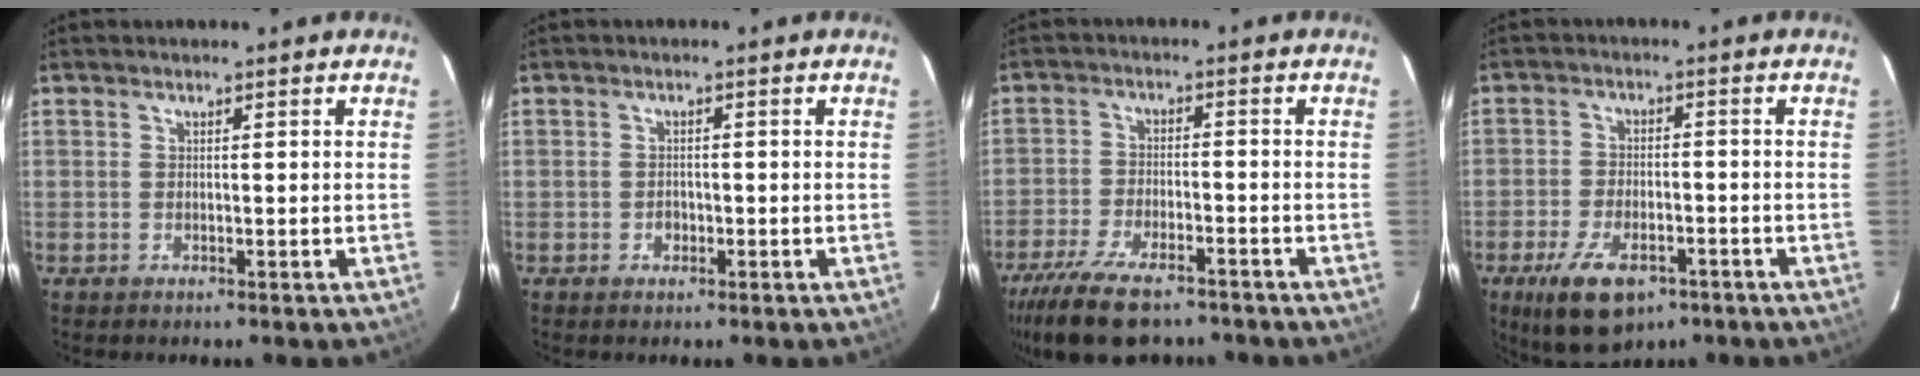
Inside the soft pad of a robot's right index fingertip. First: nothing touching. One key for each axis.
{"total": 1.5, "fx": -0.6, "fy": 1.2, "fz": 0.5, "tx": -0.008, "ty": 0.002, "tz": -0.007}
{"total": 15.0, "fx": -11.4, "fy": 5.6, "fz": 8.0, "tx": -0.179, "ty": -0.031, "tz": -0.195}
{"total": 11.7, "fx": -7.0, "fy": 5.5, "fz": 7.5, "tx": -0.158, "ty": -0.018, "tz": -0.112}